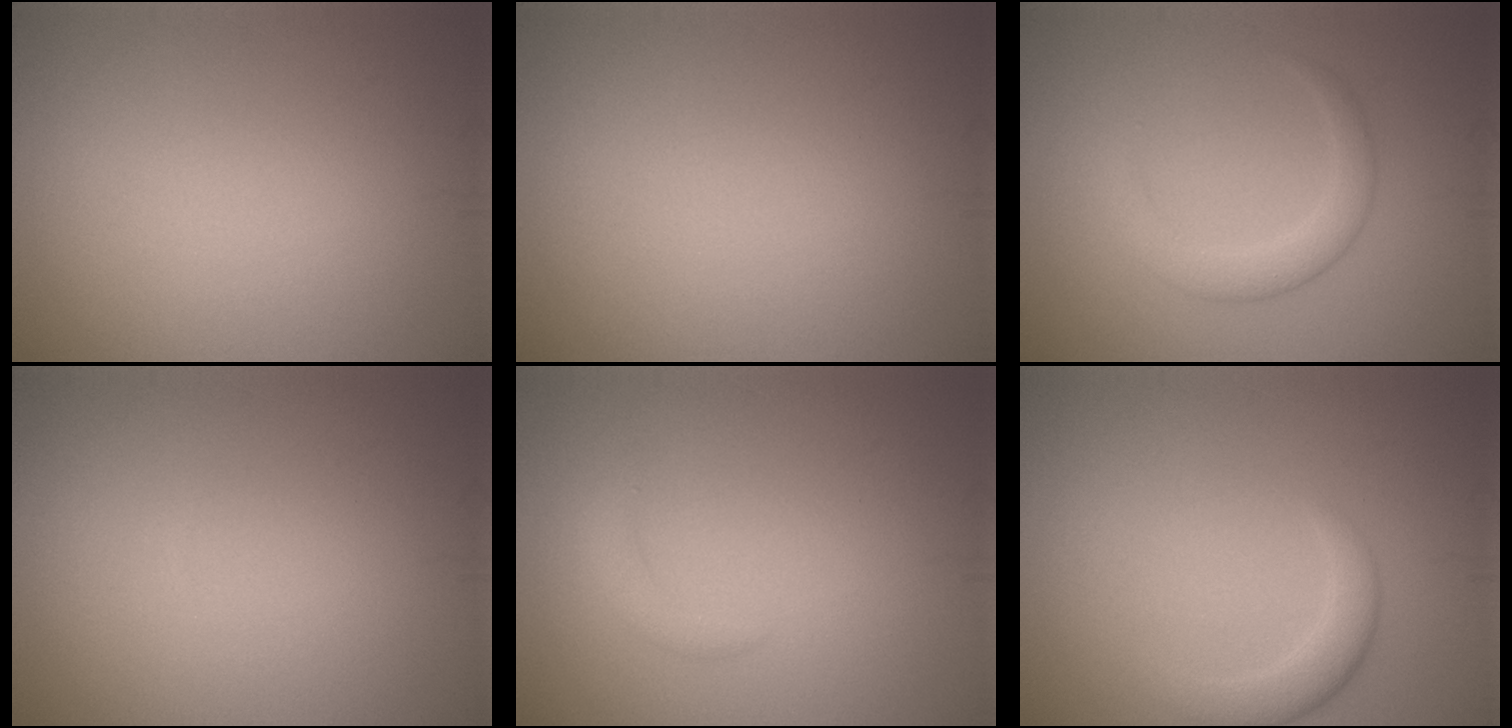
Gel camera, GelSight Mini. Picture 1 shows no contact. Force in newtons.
{"total": 0.0}
{"total": 2.6, "press": 2.6, "slide": 0.1}
{"total": 0.0}
{"total": 1.2, "press": 1.2, "slide": 0.1}
{"total": 2.5, "press": 2.5, "slide": 0.2}